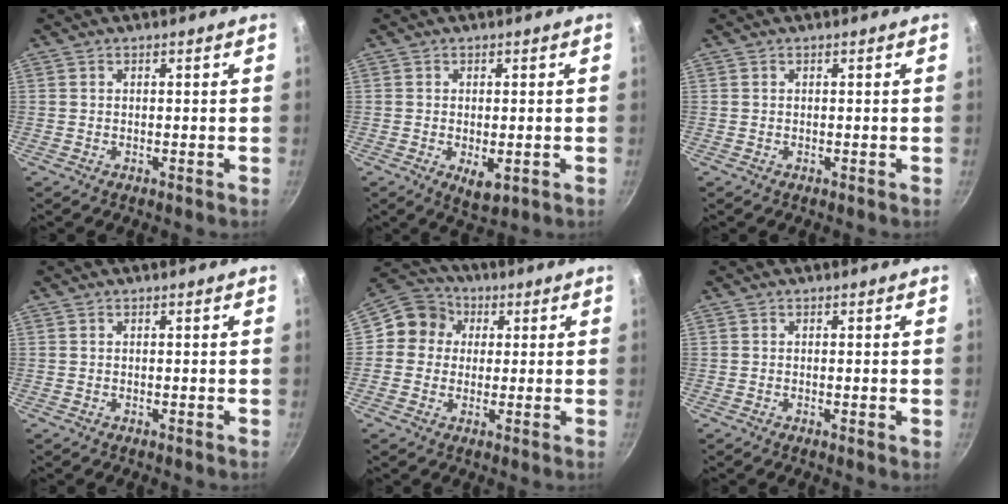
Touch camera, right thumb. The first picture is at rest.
{"total": 4.5, "force": [-1.1, 2.2, 3.8], "torque": [-0.054, -0.012, -0.010]}
{"total": 0.0}
{"total": 0.0}
{"total": 7.6, "force": [0.9, 7.1, 2.8], "torque": [-0.012, 0.014, -0.007]}
{"total": 1.2, "force": [-0.2, 0.2, 1.1], "torque": [-0.018, -0.002, -0.004]}